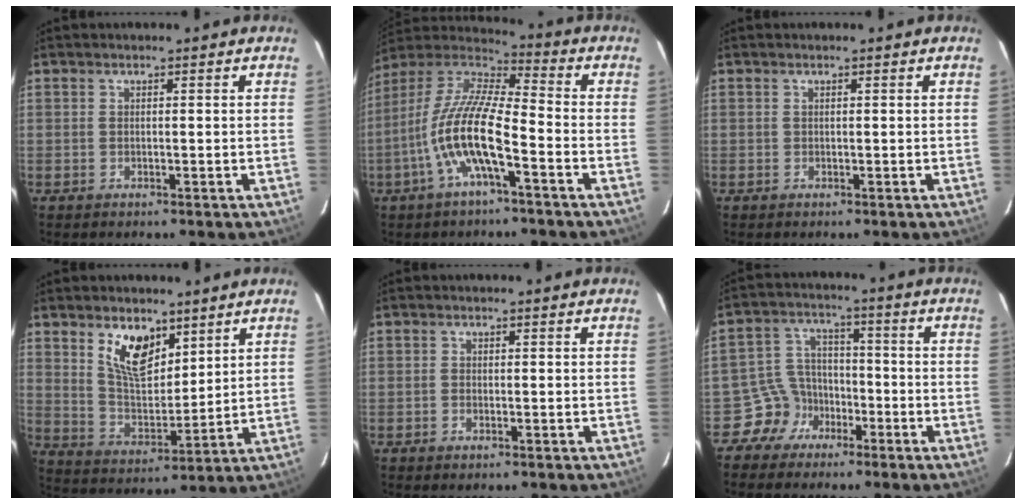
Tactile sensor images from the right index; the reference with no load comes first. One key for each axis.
{"total": 14.0, "fx": -5.2, "fy": 2.9, "fz": 12.7, "tx": -0.253, "ty": -0.001, "tz": -0.107}
{"total": 0.0}
{"total": 10.2, "fx": 5.9, "fy": 5.1, "fz": 6.5, "tx": -0.113, "ty": 0.003, "tz": 0.120}
{"total": 0.8, "fx": -0.5, "fy": 0.4, "fz": 0.5, "tx": -0.009, "ty": 0.000, "tz": -0.010}
{"total": 6.7, "fx": -4.5, "fy": 5.0, "fz": 0.0, "tx": -0.010, "ty": 0.034, "tz": -0.085}